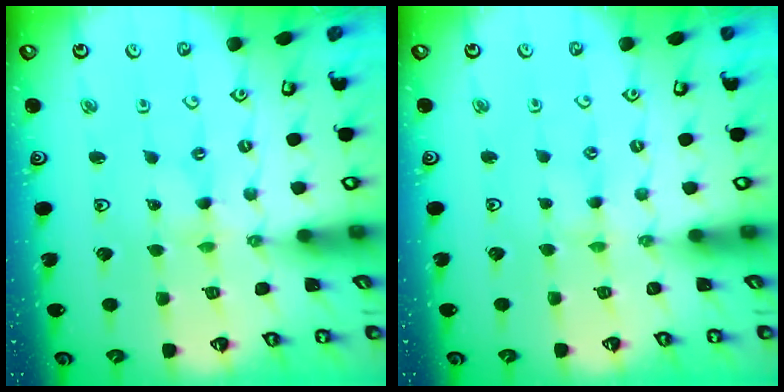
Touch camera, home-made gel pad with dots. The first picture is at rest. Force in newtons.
{"total": 2.3, "press": 2.3, "slide": 0.5}